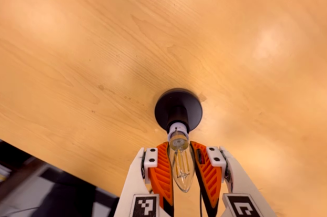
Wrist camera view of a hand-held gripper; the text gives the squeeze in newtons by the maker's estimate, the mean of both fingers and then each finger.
{"total": 16.7, "left": 16.1, "right": 17.4}